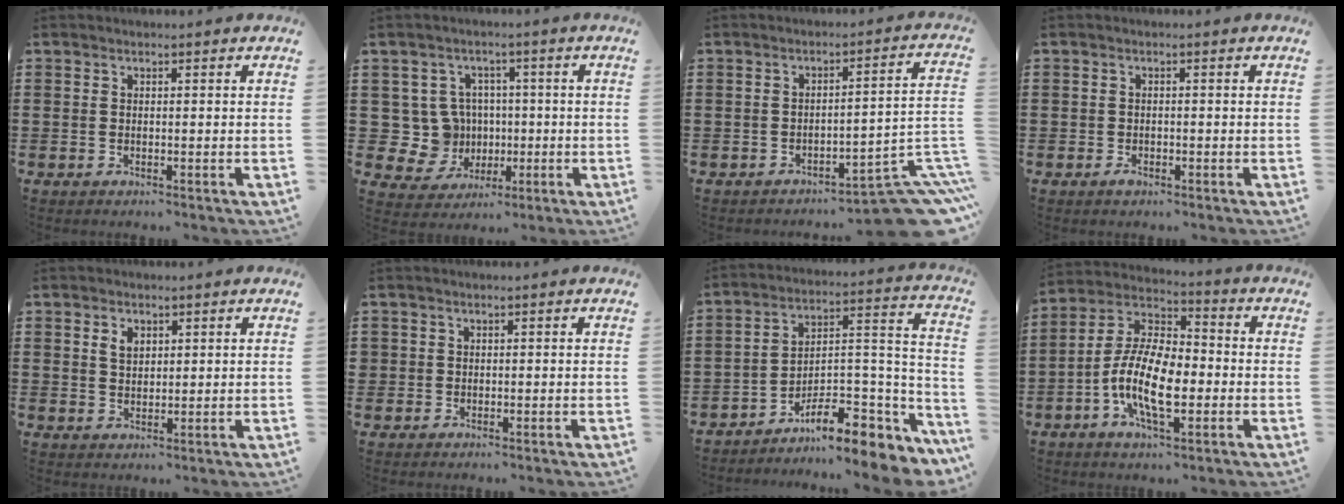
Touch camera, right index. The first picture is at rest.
{"total": 7.3, "force": [0.3, 7.0, 2.1], "torque": [-0.086, 0.011, 0.011]}
{"total": 9.4, "force": [-6.9, 1.9, 6.1], "torque": [-0.059, 0.005, -0.129]}
{"total": 0.9, "force": [-0.7, 0.5, 0.4], "torque": [-0.010, -0.003, -0.013]}
{"total": 2.3, "force": [1.2, 1.5, 1.2], "torque": [-0.029, 0.006, 0.022]}
{"total": 0.9, "force": [0.1, 0.8, 0.1], "torque": [-0.003, 0.006, 0.002]}
{"total": 10.0, "force": [-8.0, 3.0, 5.3], "torque": [-0.062, 0.016, -0.146]}
{"total": 12.1, "force": [-3.5, 5.4, 10.3], "torque": [-0.235, -0.006, -0.070]}